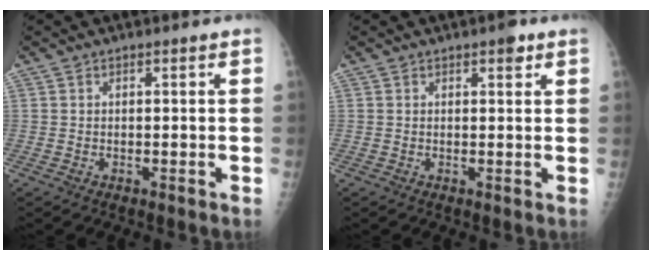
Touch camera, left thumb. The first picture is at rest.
{"total": 2.1, "force": [1.2, 0.9, 1.5], "torque": [-0.013, -0.003, 0.014]}